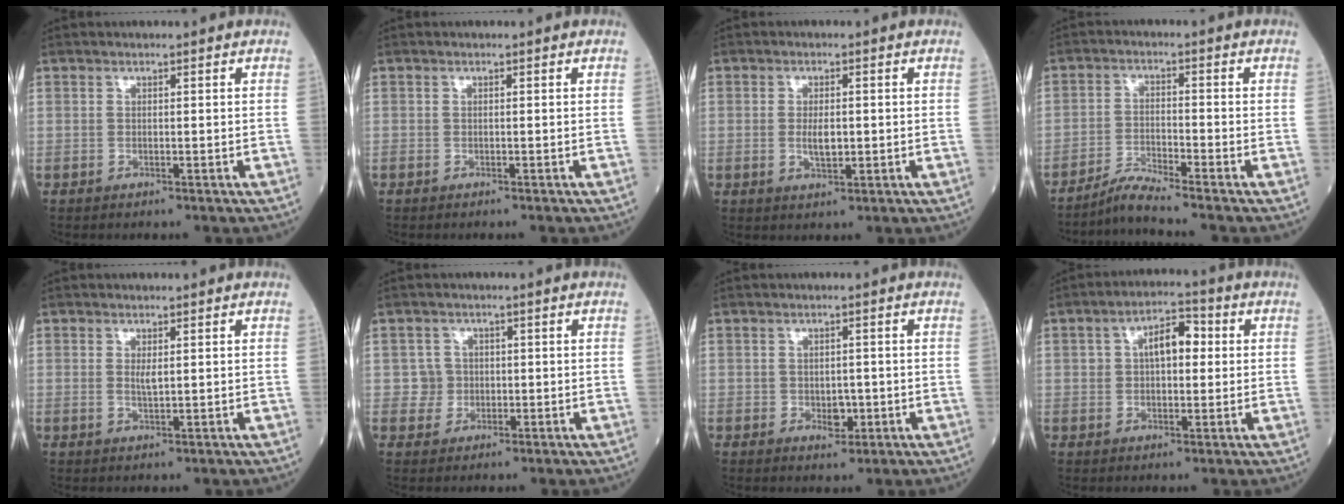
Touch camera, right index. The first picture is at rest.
{"total": 0.7, "force": [-0.7, 0.0, 0.2], "torque": [0.000, 0.000, -0.013]}
{"total": 3.1, "force": [-0.2, 1.2, 2.9], "torque": [-0.051, -0.002, -0.001]}
{"total": 4.6, "force": [-4.2, -1.5, 1.1], "torque": [-0.026, -0.024, -0.085]}
{"total": 1.3, "force": [0.5, 0.2, 1.2], "torque": [-0.025, -0.004, 0.010]}
{"total": 2.6, "force": [-0.1, 2.6, 0.0], "torque": [0.010, 0.007, -0.003]}
{"total": 2.3, "force": [-0.5, 1.6, 1.7], "torque": [-0.021, 0.001, -0.003]}
{"total": 6.7, "force": [1.3, 3.3, 5.7], "torque": [-0.094, 0.025, 0.019]}